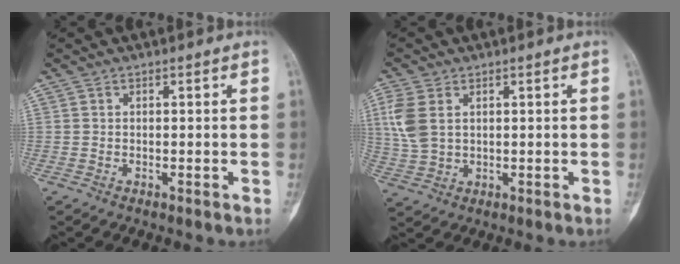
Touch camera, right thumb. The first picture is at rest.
{"total": 7.4, "force": [2.1, 4.8, 5.2], "torque": [-0.129, 0.000, 0.051]}